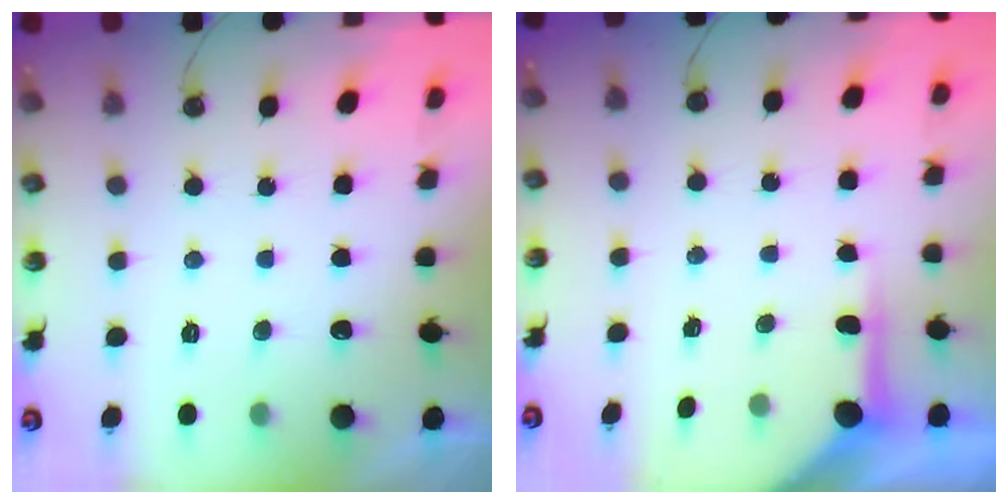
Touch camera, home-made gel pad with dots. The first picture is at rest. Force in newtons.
{"total": 5.1, "press": 5.1, "slide": 0.3}